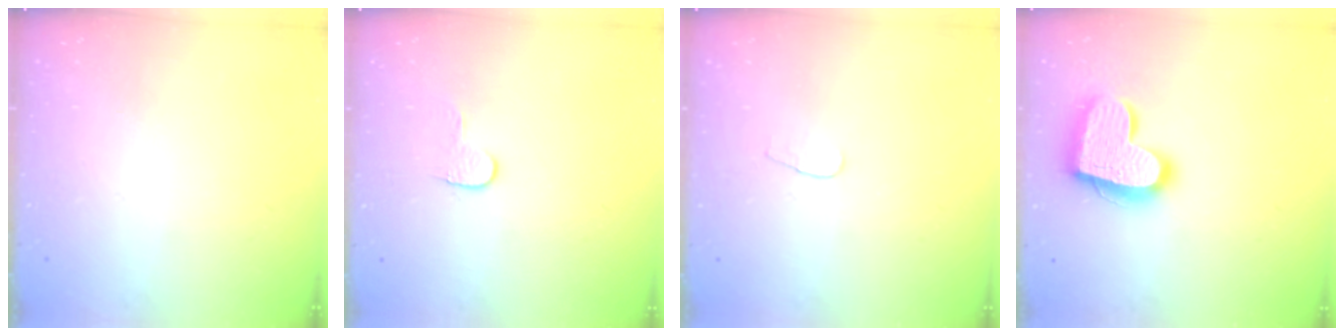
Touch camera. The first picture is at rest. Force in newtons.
{"total": 3.5, "press": 3.5, "slide": 0.4}
{"total": 2.8, "press": 2.8, "slide": 0.3}
{"total": 17.4, "press": 17.3, "slide": 1.4}